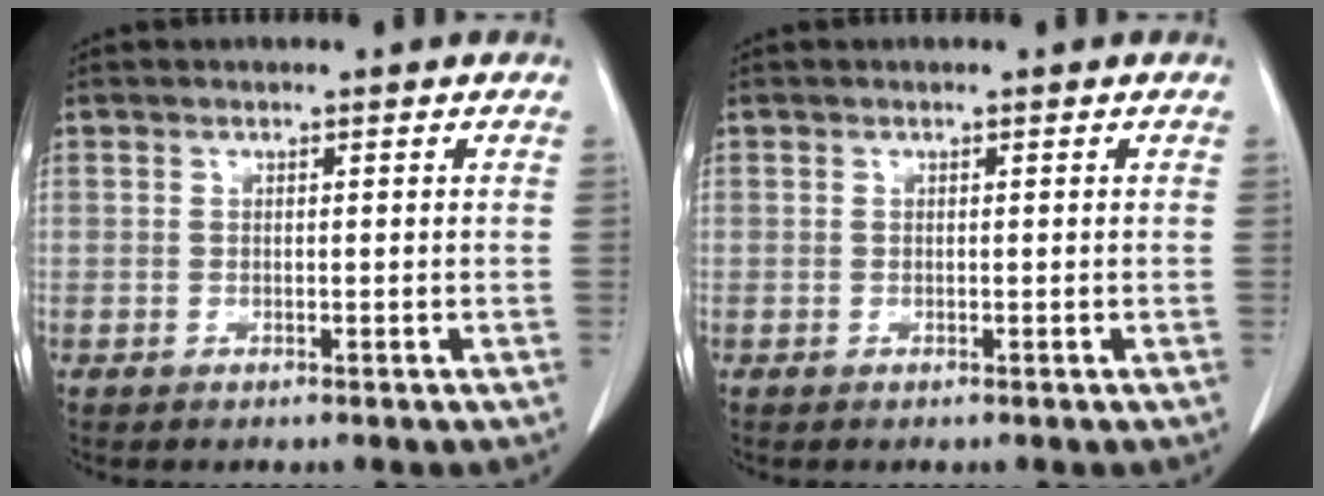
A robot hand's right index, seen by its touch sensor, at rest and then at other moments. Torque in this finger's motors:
{"motor_torque": [0.00, 0.00, 0.00, 0.00]}